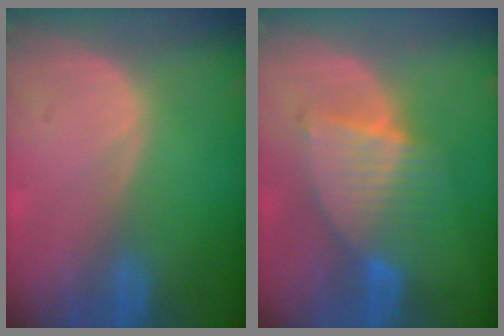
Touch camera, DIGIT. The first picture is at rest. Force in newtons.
{"total": 6.3, "press": 6.3, "slide": 0.6}